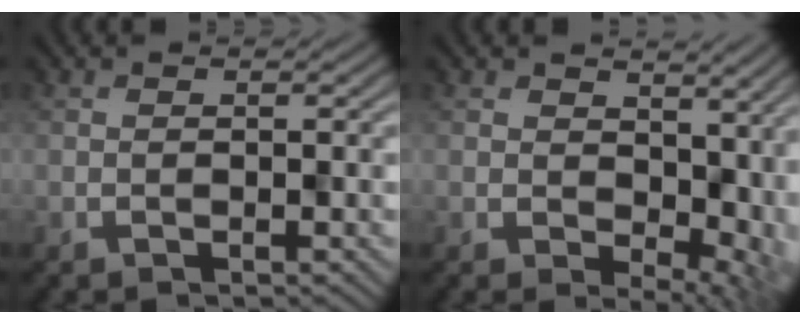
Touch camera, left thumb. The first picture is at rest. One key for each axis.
{"total": 7.7, "fx": 2.2, "fy": 5.3, "fz": 5.1, "tx": -0.078, "ty": -0.024, "tz": 0.062}